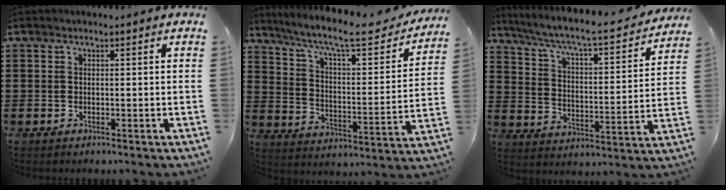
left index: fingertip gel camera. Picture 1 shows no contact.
{"total": 10.2, "force": [8.0, 1.0, 6.2], "torque": [-0.132, -0.051, 0.127]}
{"total": 5.9, "force": [5.0, 0.2, 3.2], "torque": [-0.085, -0.042, 0.074]}